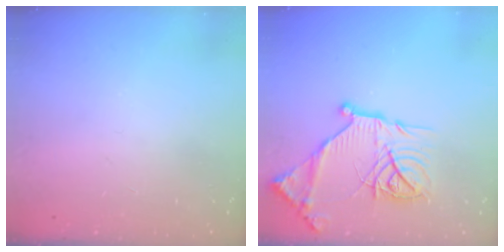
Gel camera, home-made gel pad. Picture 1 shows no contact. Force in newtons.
{"total": 20.2, "press": 20.1, "slide": 1.9}